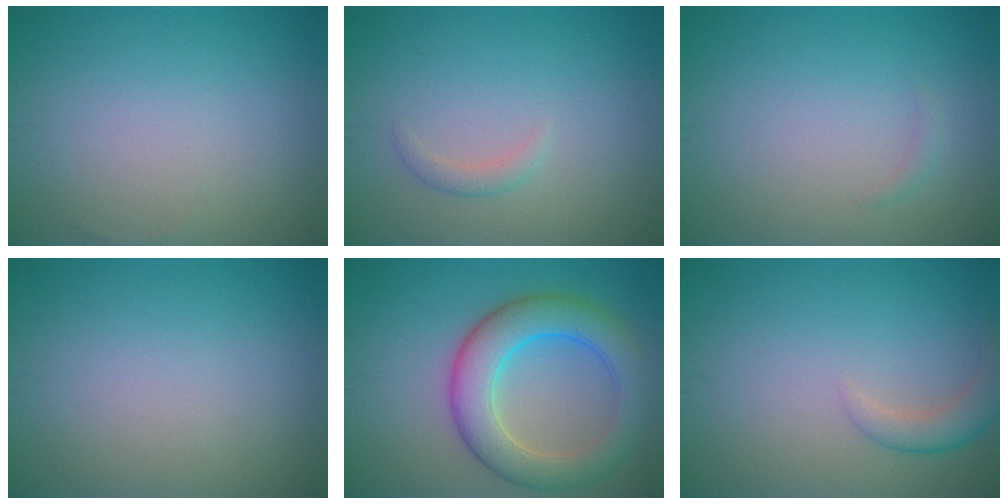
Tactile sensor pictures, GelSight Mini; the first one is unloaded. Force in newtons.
{"total": 1.1, "press": 1.1, "slide": 0.0}
{"total": 0.6, "press": 0.6, "slide": 0.0}
{"total": 0.0}
{"total": 7.3, "press": 7.3, "slide": 0.2}
{"total": 2.6, "press": 2.6, "slide": 0.2}